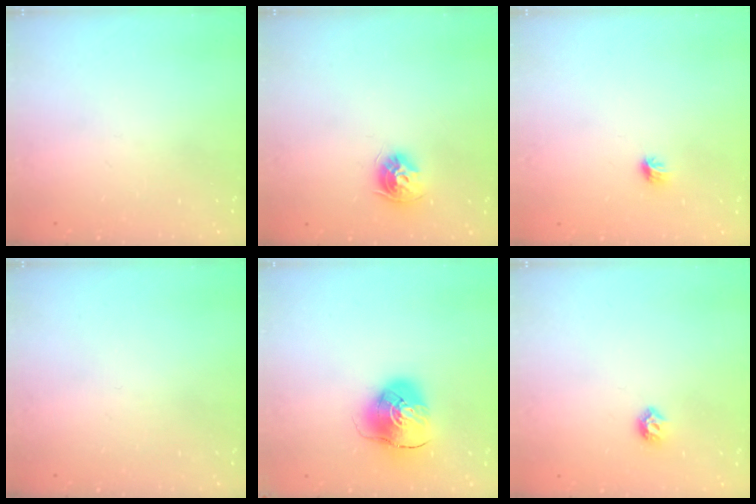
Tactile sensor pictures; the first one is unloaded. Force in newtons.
{"total": 8.9, "press": 8.8, "slide": 1.2}
{"total": 4.2, "press": 4.1, "slide": 1.0}
{"total": 0.0}
{"total": 10.2, "press": 10.1, "slide": 1.4}
{"total": 5.5, "press": 5.4, "slide": 1.2}